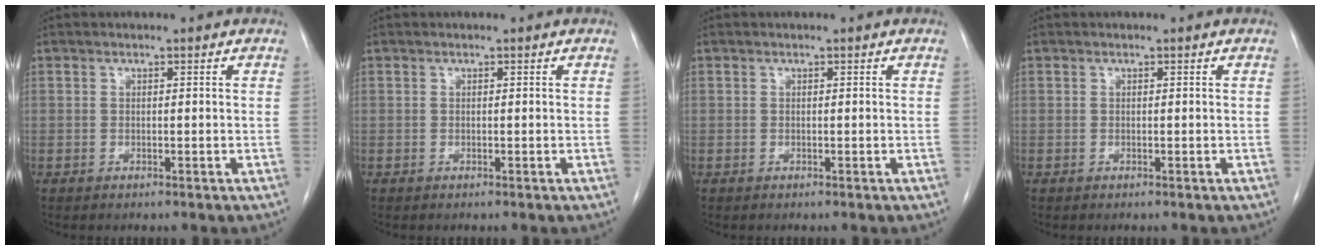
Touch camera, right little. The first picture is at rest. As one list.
[{"total": 0.0}, {"total": 0.0}, {"total": 0.0}]